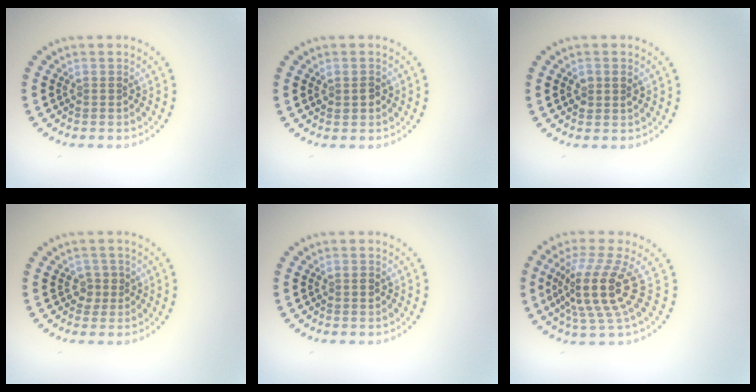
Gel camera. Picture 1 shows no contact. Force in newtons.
{"total": 1.3, "press": 1.3, "slide": 0.1}
{"total": 1.4, "press": 1.3, "slide": 0.2}
{"total": 1.3, "press": 1.2, "slide": 0.6}
{"total": 0.9, "press": 0.9, "slide": 0.0}
{"total": 5.2, "press": 3.7, "slide": 3.6}